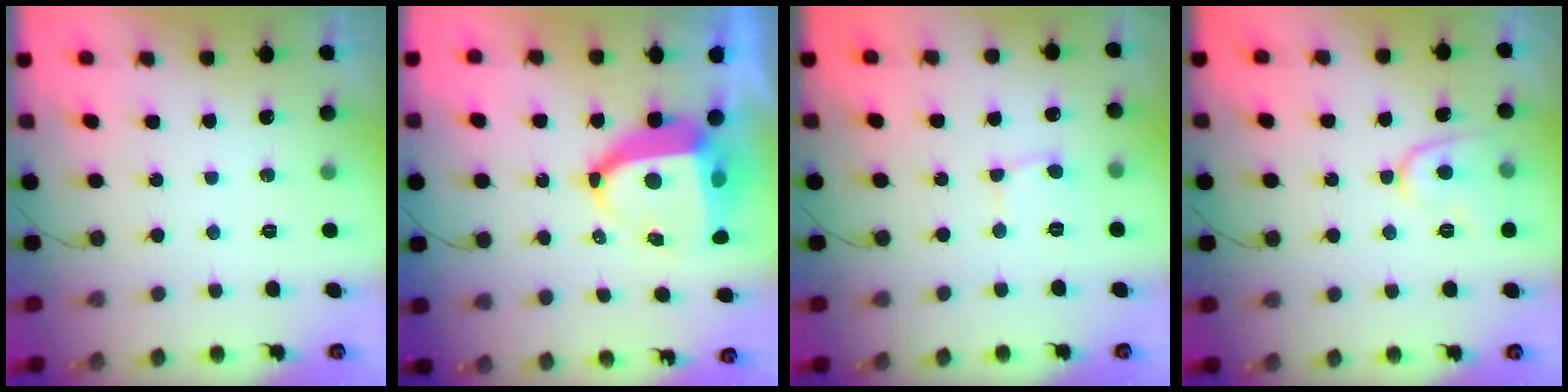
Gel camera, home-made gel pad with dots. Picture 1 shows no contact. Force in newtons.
{"total": 13.0, "press": 12.9, "slide": 1.6}
{"total": 2.6, "press": 2.6, "slide": 0.2}
{"total": 8.4, "press": 8.3, "slide": 1.0}